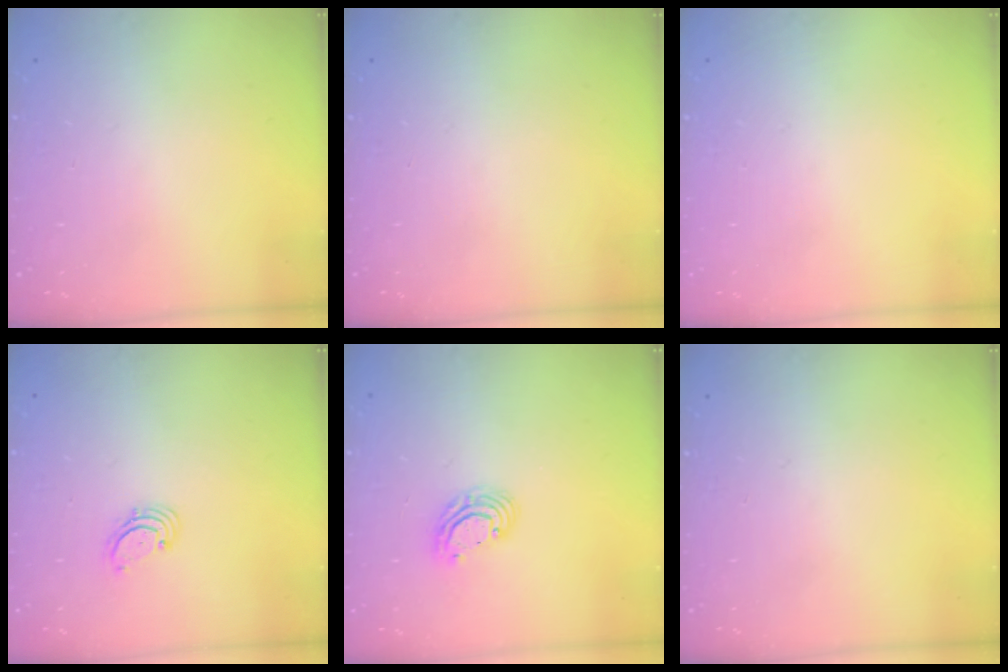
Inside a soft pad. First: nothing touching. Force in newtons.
{"total": 0.0}
{"total": 0.0}
{"total": 1.7, "press": 1.7, "slide": 0.2}
{"total": 6.3, "press": 6.3, "slide": 0.8}
{"total": 0.0}